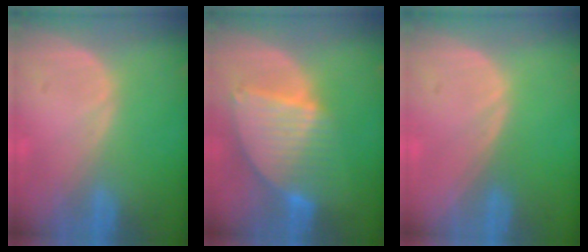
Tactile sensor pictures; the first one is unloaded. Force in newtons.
{"total": 8.5, "press": 7.5, "slide": 4.0}
{"total": 0.0}